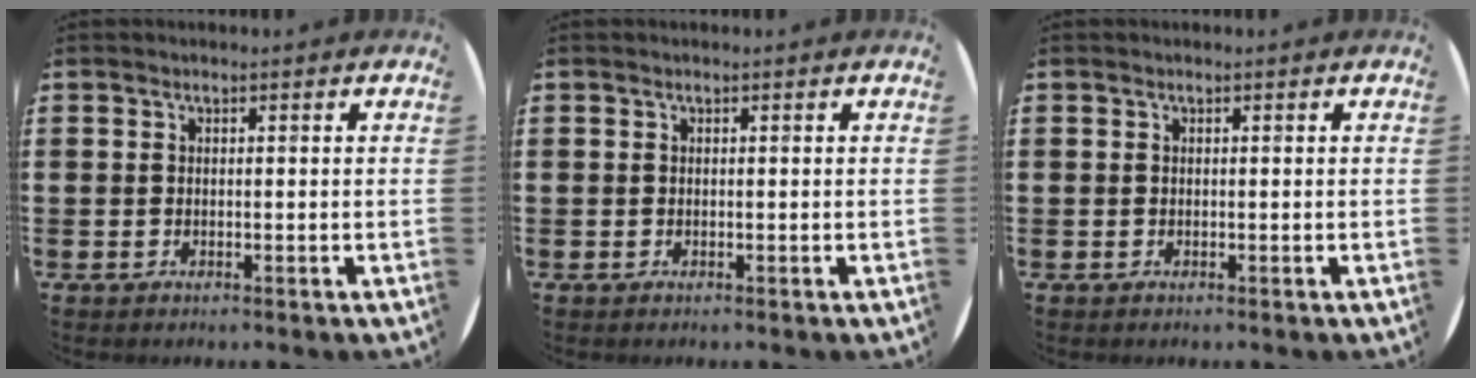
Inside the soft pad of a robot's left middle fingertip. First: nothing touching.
{"total": 0.0}
{"total": 0.0}